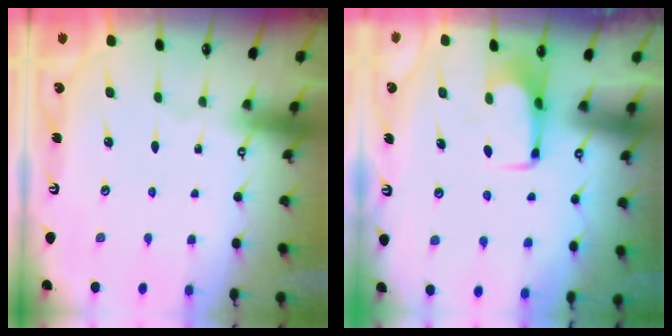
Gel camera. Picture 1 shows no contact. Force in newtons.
{"total": 1.7, "press": 1.6, "slide": 0.5}